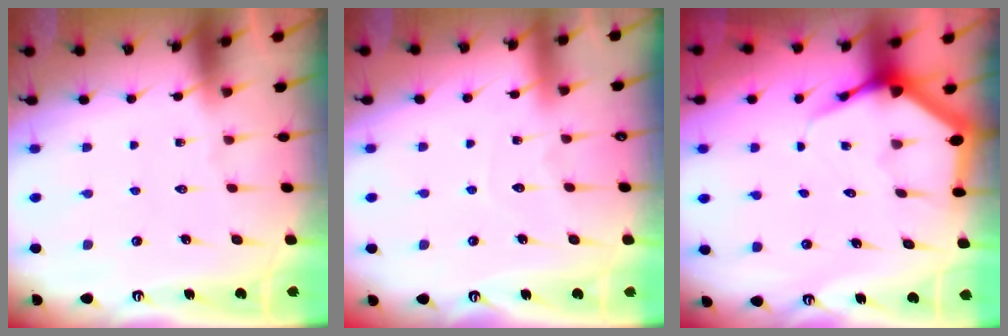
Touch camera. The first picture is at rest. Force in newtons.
{"total": 4.5, "press": 4.4, "slide": 0.5}
{"total": 5.6, "press": 5.5, "slide": 0.4}